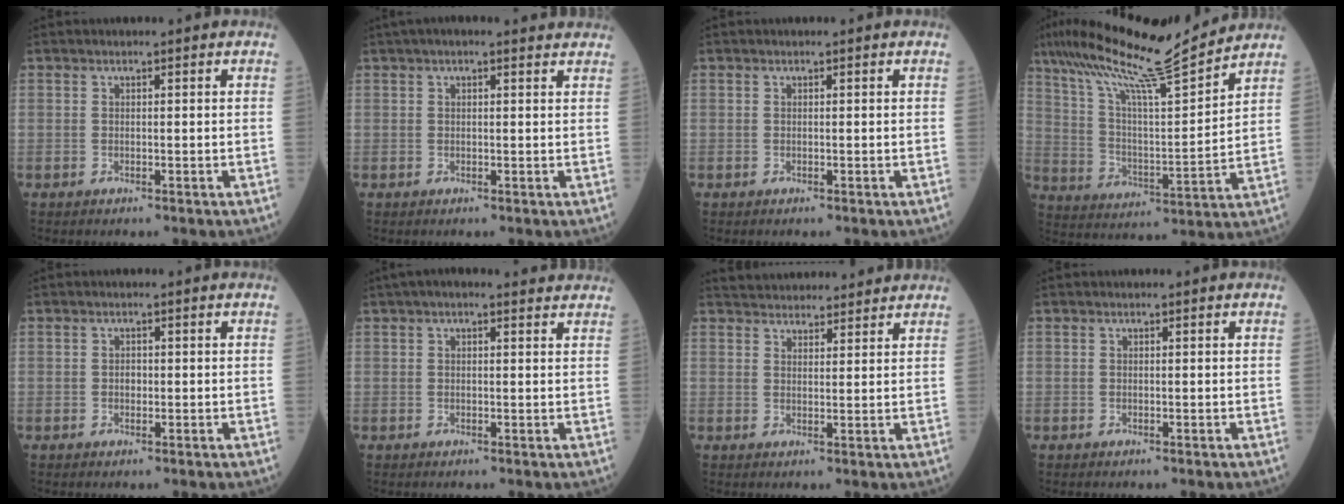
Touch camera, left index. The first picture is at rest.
{"total": 6.2, "force": [5.3, 1.0, 3.1], "torque": [-0.047, 0.037, 0.065]}
{"total": 0.0}
{"total": 17.4, "force": [15.1, -0.1, 8.8], "torque": [-0.160, 0.004, 0.254]}
{"total": 0.9, "force": [-0.2, 0.7, 0.5], "torque": [-0.010, -0.002, -0.005]}
{"total": 6.7, "force": [5.7, 1.5, 3.3], "torque": [-0.048, 0.038, 0.069]}
{"total": 8.9, "force": [8.5, 2.0, 2.1], "torque": [-0.025, 0.031, 0.116]}
{"total": 0.0}